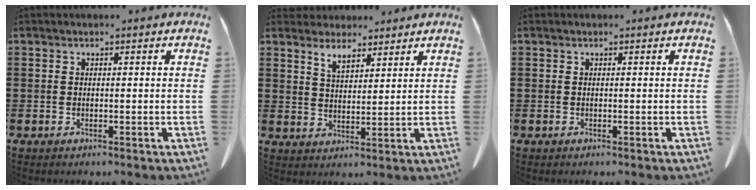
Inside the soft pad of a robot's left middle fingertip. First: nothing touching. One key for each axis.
{"total": 4.6, "fx": 4.0, "fy": 1.7, "fz": 1.5, "tx": -0.041, "ty": -0.005, "tz": 0.076}
{"total": 0.0}